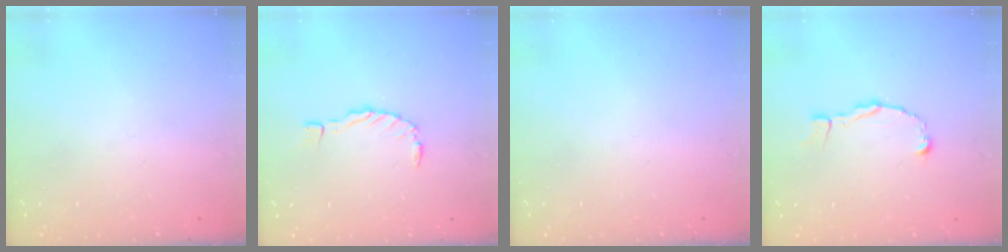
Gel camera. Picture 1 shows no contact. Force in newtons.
{"total": 0.0}
{"total": 0.0}
{"total": 3.0, "press": 3.0, "slide": 0.1}